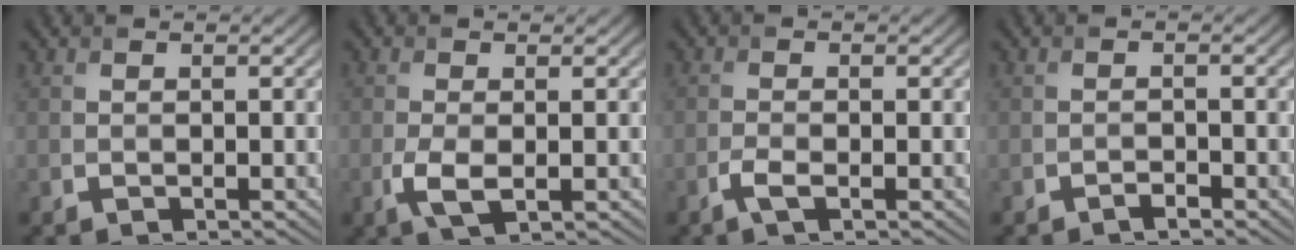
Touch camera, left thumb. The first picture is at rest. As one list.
[{"total": 3.1, "force": [-0.7, 1.3, 2.7], "torque": [-0.069, -0.009, -0.017]}, {"total": 1.9, "force": [-1.0, 0.4, 1.5], "torque": [-0.037, 0.001, -0.024]}, {"total": 1.0, "force": [-0.8, 0.2, 0.5], "torque": [-0.008, 0.001, -0.015]}]